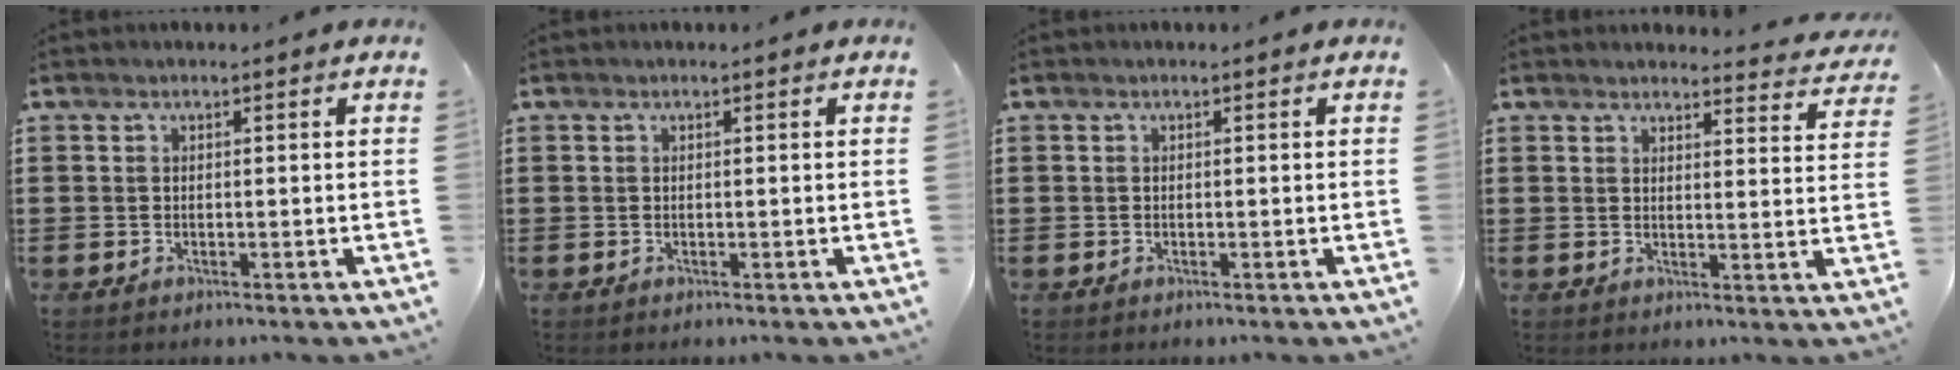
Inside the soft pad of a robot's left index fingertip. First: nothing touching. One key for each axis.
{"total": 0.0}
{"total": 0.0}
{"total": 3.1, "fx": 3.0, "fy": 0.4, "fz": 0.5, "tx": -0.013, "ty": -0.016, "tz": 0.053}